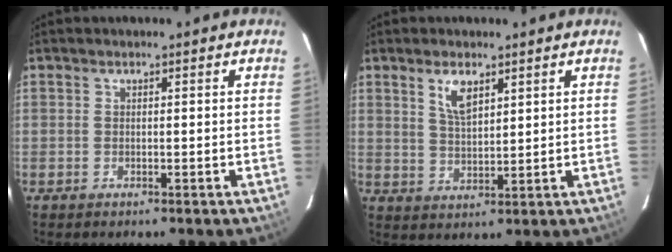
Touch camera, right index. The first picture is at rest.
{"total": 5.2, "force": [3.0, 2.1, 3.7], "torque": [-0.069, 0.002, 0.060]}